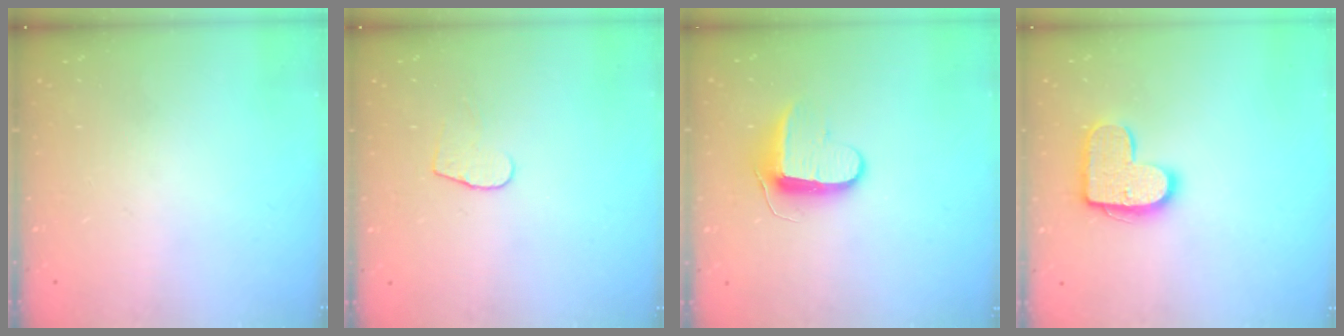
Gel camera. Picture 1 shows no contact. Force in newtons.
{"total": 5.0, "press": 5.0, "slide": 0.4}
{"total": 9.5, "press": 9.5, "slide": 0.6}
{"total": 13.5, "press": 13.5, "slide": 0.6}